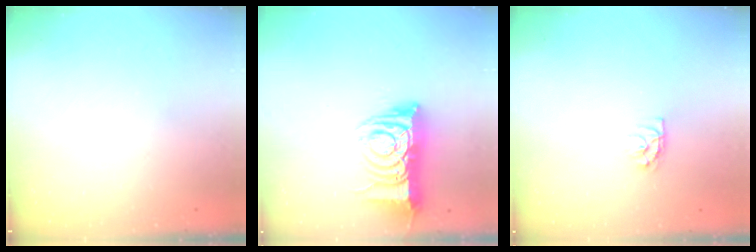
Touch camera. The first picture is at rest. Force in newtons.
{"total": 11.7, "press": 11.6, "slide": 1.0}
{"total": 3.9, "press": 3.9, "slide": 0.3}